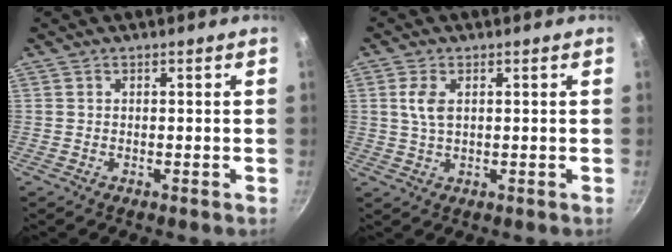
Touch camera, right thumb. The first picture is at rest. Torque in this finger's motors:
{"motor_torque": [1.09, 0.57, 0.48, -0.47, 0.10]}